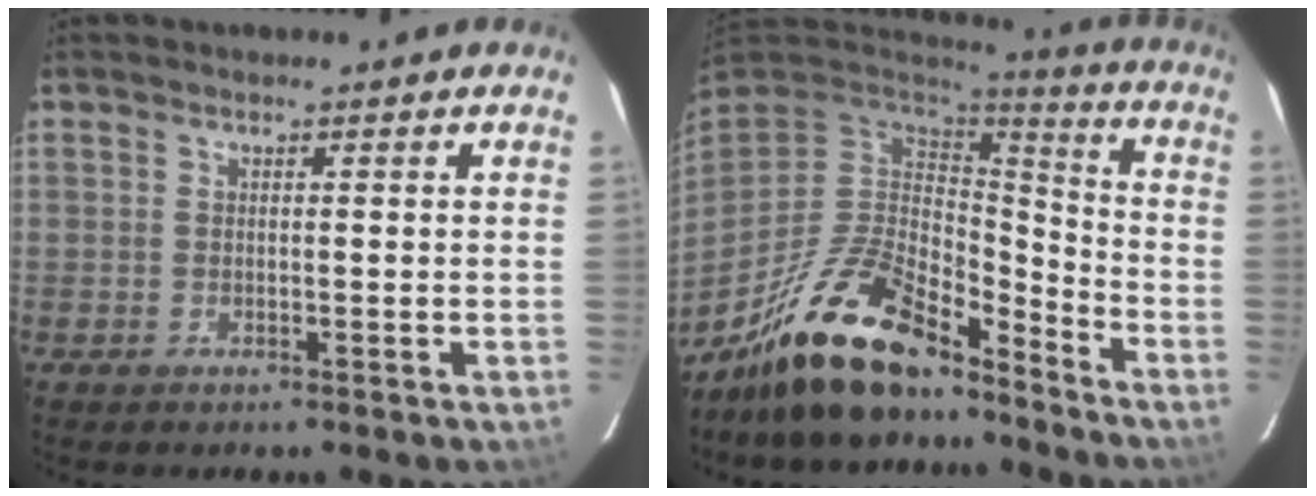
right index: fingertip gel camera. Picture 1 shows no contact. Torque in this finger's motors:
{"motor_torque": [0.62, -0.68, 0.80, 0.21]}